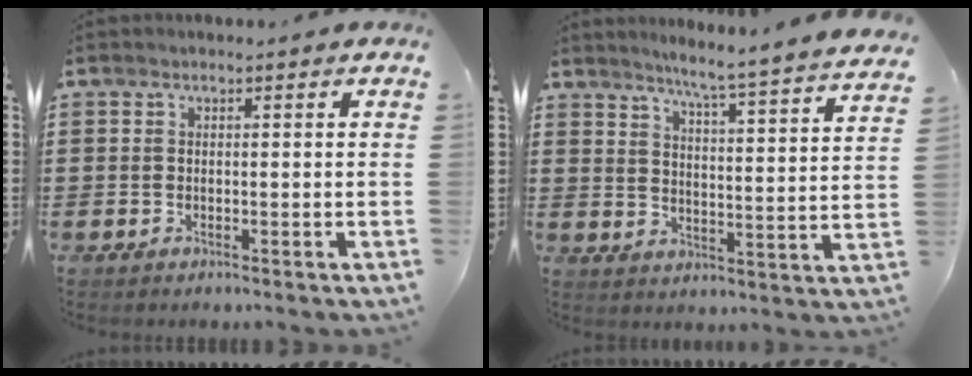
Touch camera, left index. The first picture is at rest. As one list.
[{"total": 5.2, "force": [4.6, -1.6, 1.8], "torque": [-0.047, -0.050, 0.069]}]